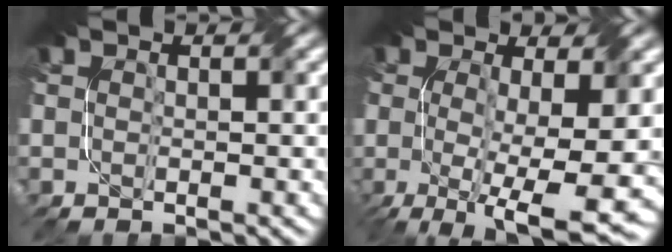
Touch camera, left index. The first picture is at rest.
{"total": 9.5, "force": [-1.5, 2.9, 8.9], "torque": [-0.137, -0.016, -0.015]}